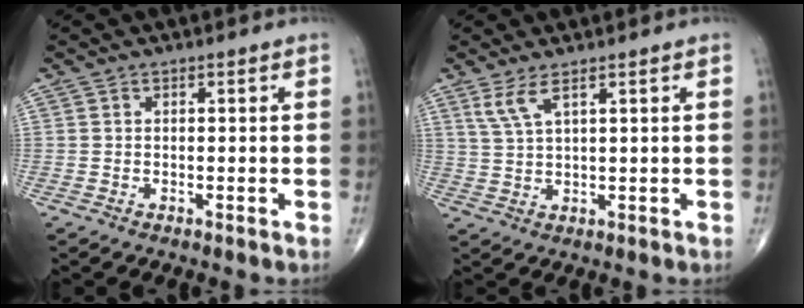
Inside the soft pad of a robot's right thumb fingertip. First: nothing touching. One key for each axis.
{"total": 4.1, "fx": 2.4, "fy": 0.9, "fz": 3.1, "tx": -0.075, "ty": -0.008, "tz": 0.059}